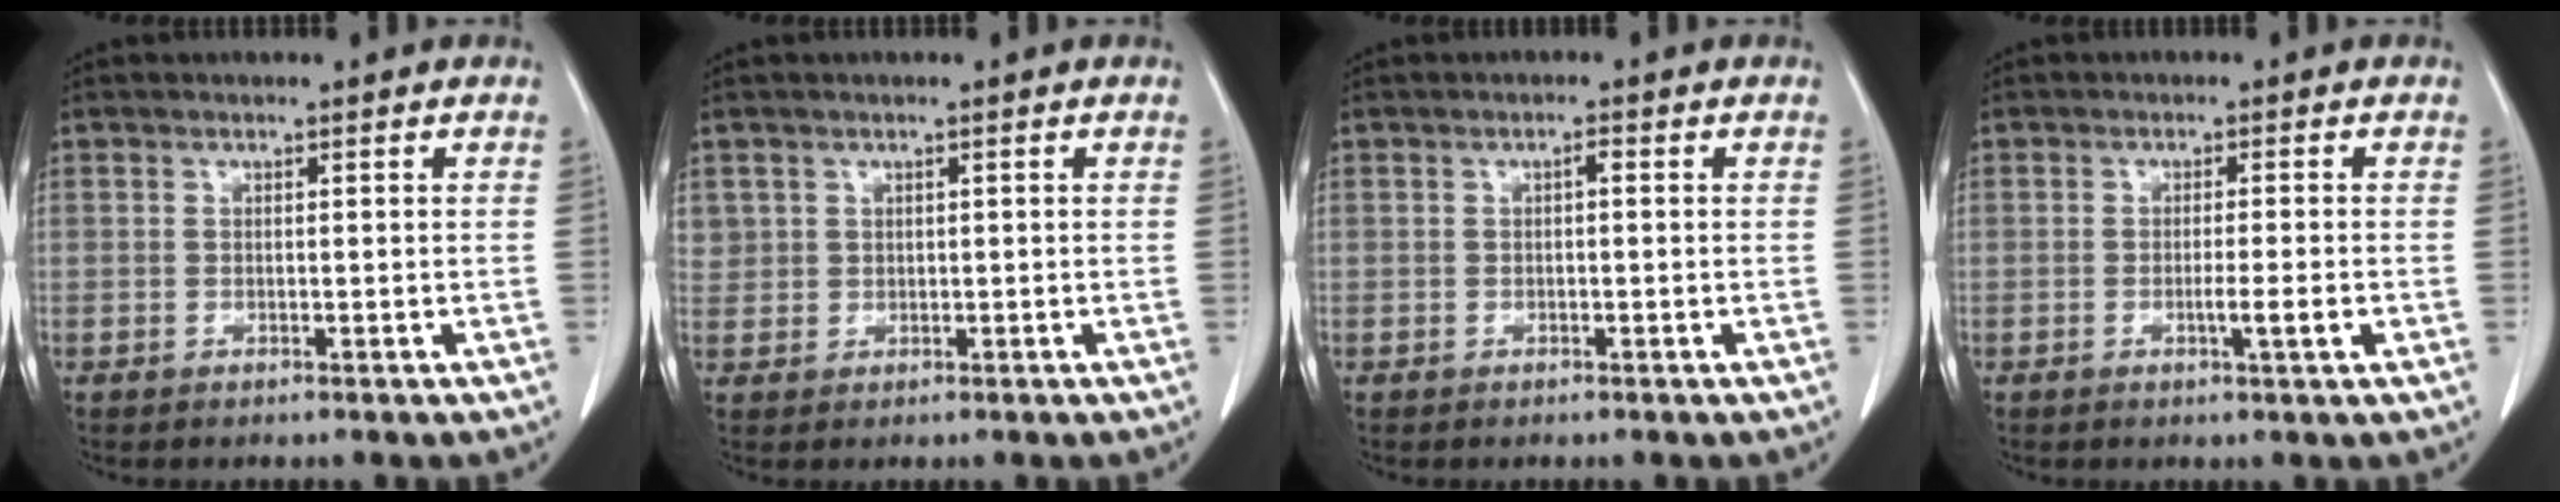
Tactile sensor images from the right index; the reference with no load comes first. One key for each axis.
{"total": 2.2, "fx": 0.8, "fy": 2.0, "fz": 0.2, "tx": 0.011, "ty": 0.007, "tz": 0.015}
{"total": 0.9, "fx": 0.1, "fy": 0.3, "fz": 0.8, "tx": -0.014, "ty": 0.003, "tz": 0.001}
{"total": 3.2, "fx": -1.0, "fy": -0.2, "fz": 3.0, "tx": -0.050, "ty": -0.005, "tz": -0.016}